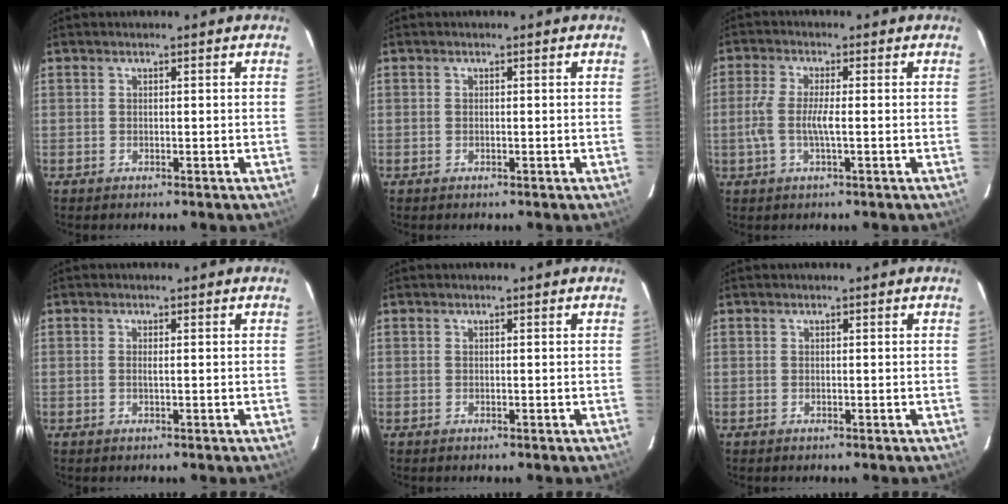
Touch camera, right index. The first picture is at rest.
{"total": 0.0}
{"total": 5.1, "force": [-1.0, 0.6, 5.0], "torque": [-0.107, -0.002, -0.019]}
{"total": 0.7, "force": [0.0, -0.1, 0.7], "torque": [-0.013, 0.000, -0.002]}
{"total": 0.0}
{"total": 0.0}